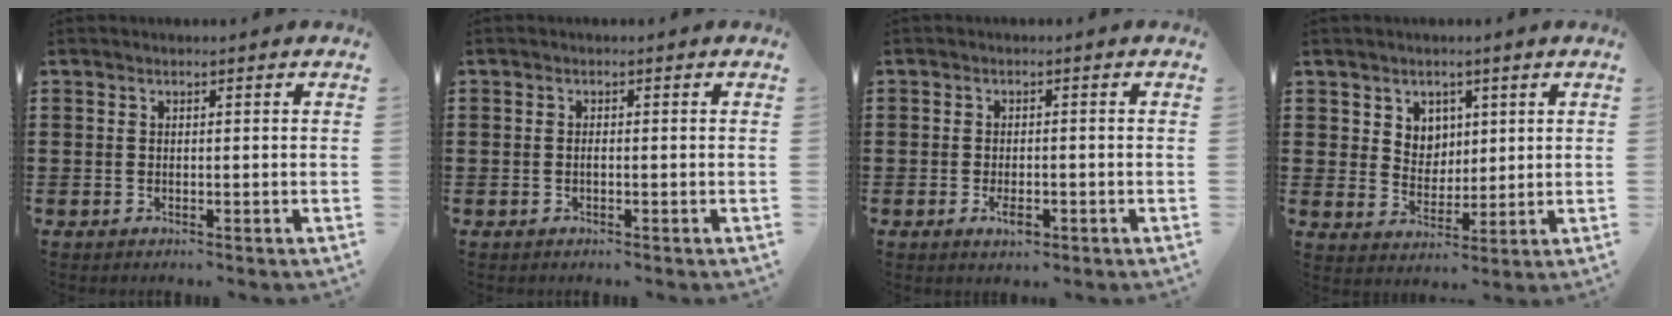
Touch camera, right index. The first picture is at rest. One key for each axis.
{"total": 0.6, "fx": -0.2, "fy": 0.1, "fz": 0.5, "tx": -0.012, "ty": -0.004, "tz": -0.003}
{"total": 2.8, "fx": -1.3, "fy": 1.1, "fz": 2.2, "tx": -0.045, "ty": -0.002, "tz": -0.025}
{"total": 4.6, "fx": 2.5, "fy": 3.8, "fz": 0.4, "tx": -0.021, "ty": 0.004, "tz": 0.045}